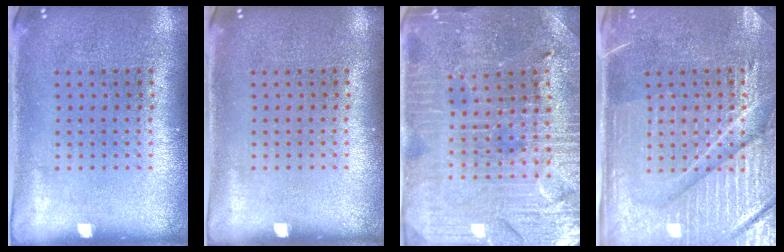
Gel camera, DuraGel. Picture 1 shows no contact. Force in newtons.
{"total": 0.0}
{"total": 3.4, "press": 3.3, "slide": 0.6}
{"total": 4.6, "press": 4.2, "slide": 1.6}